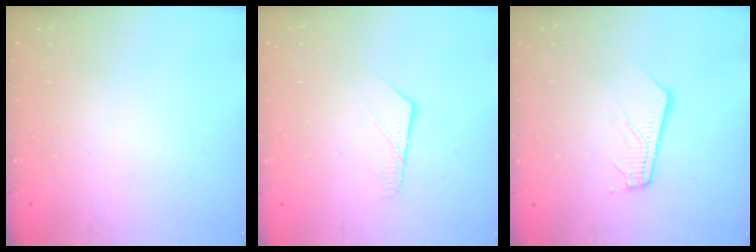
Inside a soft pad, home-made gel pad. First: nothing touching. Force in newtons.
{"total": 6.6, "press": 6.5, "slide": 0.5}
{"total": 3.8, "press": 3.8, "slide": 0.3}